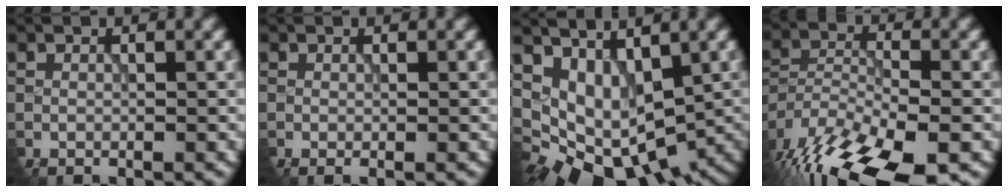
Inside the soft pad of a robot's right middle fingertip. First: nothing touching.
{"total": 0.7, "force": [-0.2, 0.1, 0.6], "torque": [-0.011, -0.004, -0.002]}
{"total": 6.8, "force": [-0.7, 5.3, 4.1], "torque": [-0.048, -0.004, 0.021]}
{"total": 12.8, "force": [-9.6, 4.3, 7.3], "torque": [-0.151, -0.022, -0.146]}